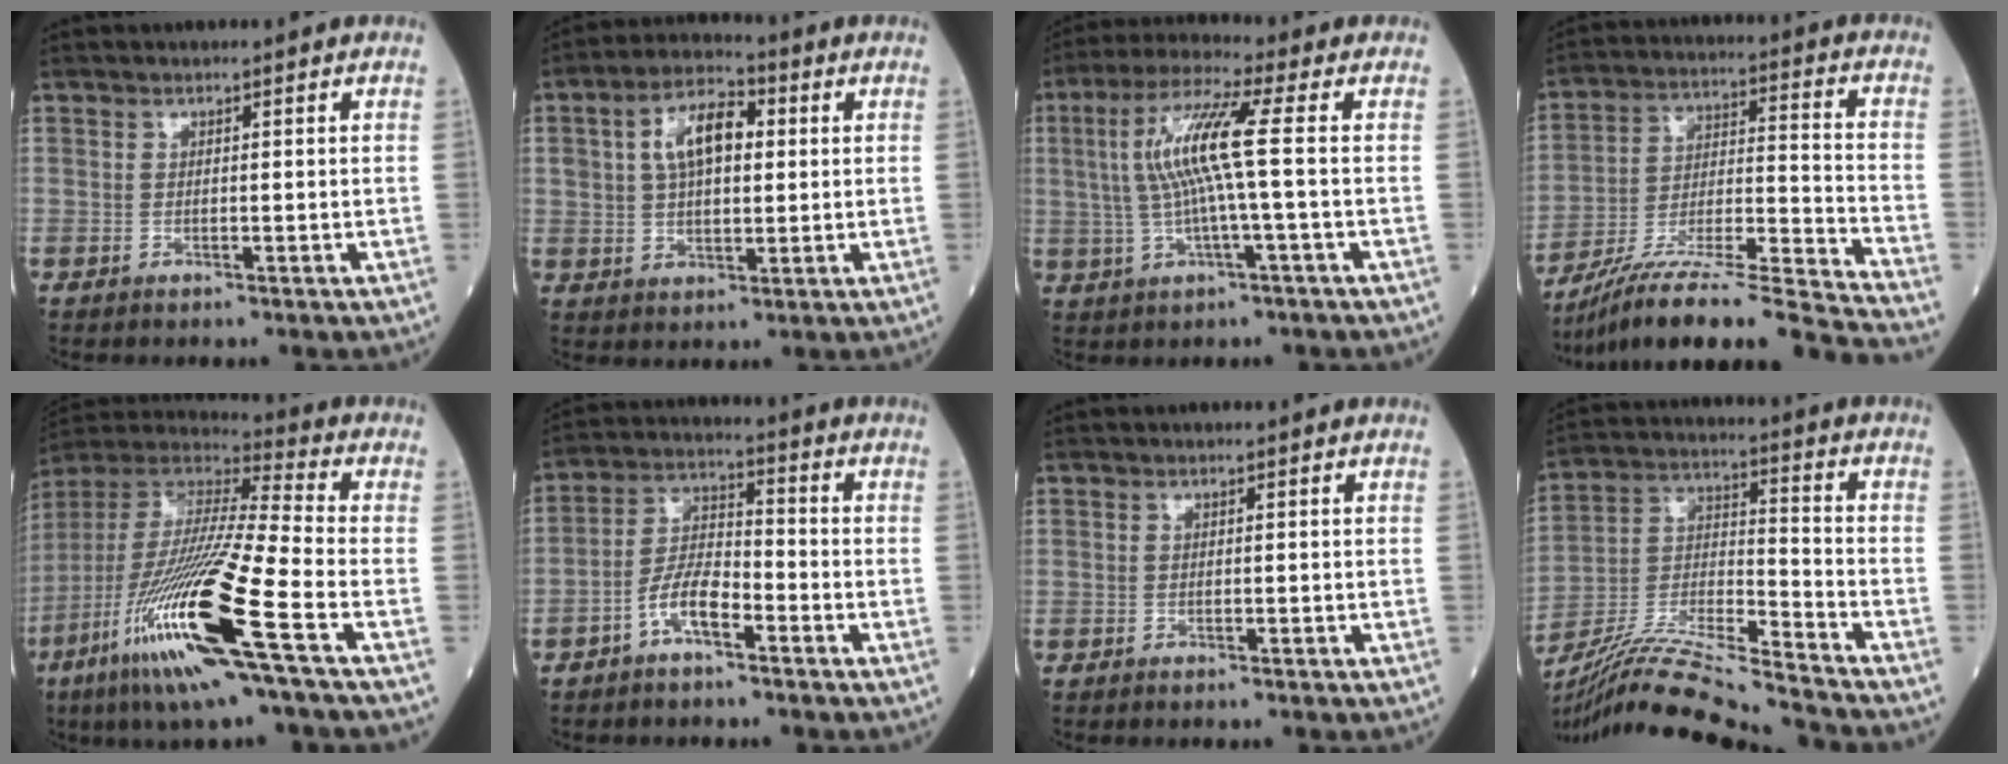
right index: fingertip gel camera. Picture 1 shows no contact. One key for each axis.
{"total": 8.8, "fx": 2.3, "fy": 4.6, "fz": 7.2, "tx": -0.136, "ty": 0.027, "tz": 0.041}
{"total": 9.7, "fx": 0.8, "fy": -0.2, "fz": 9.7, "tx": -0.202, "ty": 0.017, "tz": 0.013}
{"total": 23.5, "fx": -20.8, "fy": -1.6, "fz": 10.7, "tx": -0.151, "ty": -0.010, "tz": -0.335}
{"total": 22.4, "fx": -9.8, "fy": 0.1, "fz": 20.2, "tx": -0.439, "ty": -0.057, "tz": -0.196}
{"total": 6.4, "fx": -3.6, "fy": 2.2, "fz": 4.9, "tx": -0.105, "ty": 0.015, "tz": -0.069}
{"total": 0.8, "fx": -0.7, "fy": 0.0, "fz": 0.4, "tx": -0.003, "ty": -0.001, "tz": -0.010}
{"total": 19.6, "fx": -17.7, "fy": -0.8, "fz": 8.4, "tx": -0.179, "ty": -0.021, "tz": -0.317}